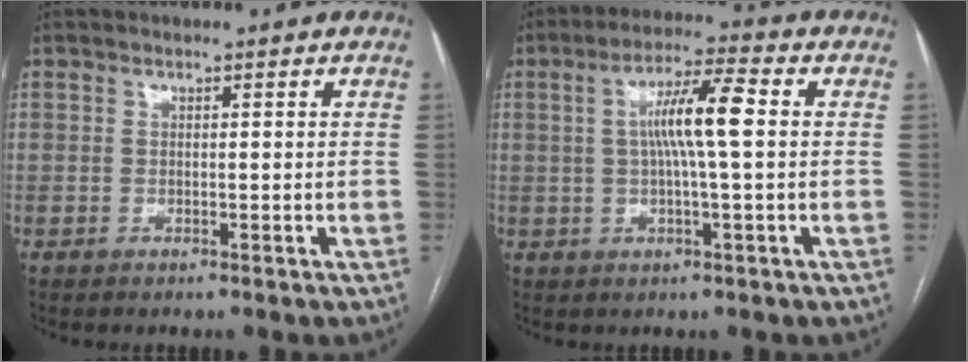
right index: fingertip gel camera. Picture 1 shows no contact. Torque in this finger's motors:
{"motor_torque": [1.23, 0.25, 0.43, 0.16]}